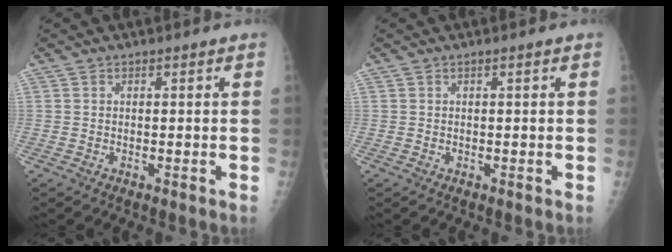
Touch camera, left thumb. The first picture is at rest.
{"total": 0.0}